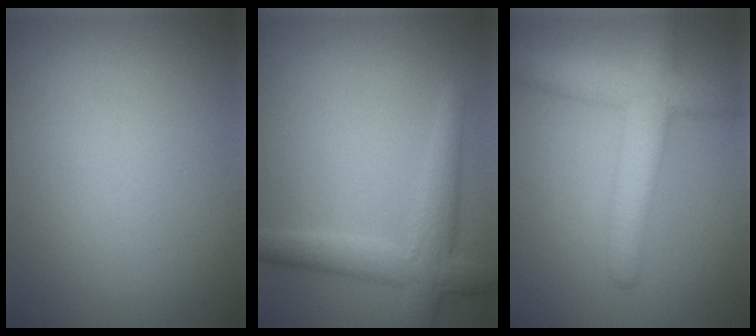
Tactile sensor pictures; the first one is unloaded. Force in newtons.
{"total": 3.8, "press": 3.8, "slide": 0.1}
{"total": 5.1, "press": 5.1, "slide": 0.2}